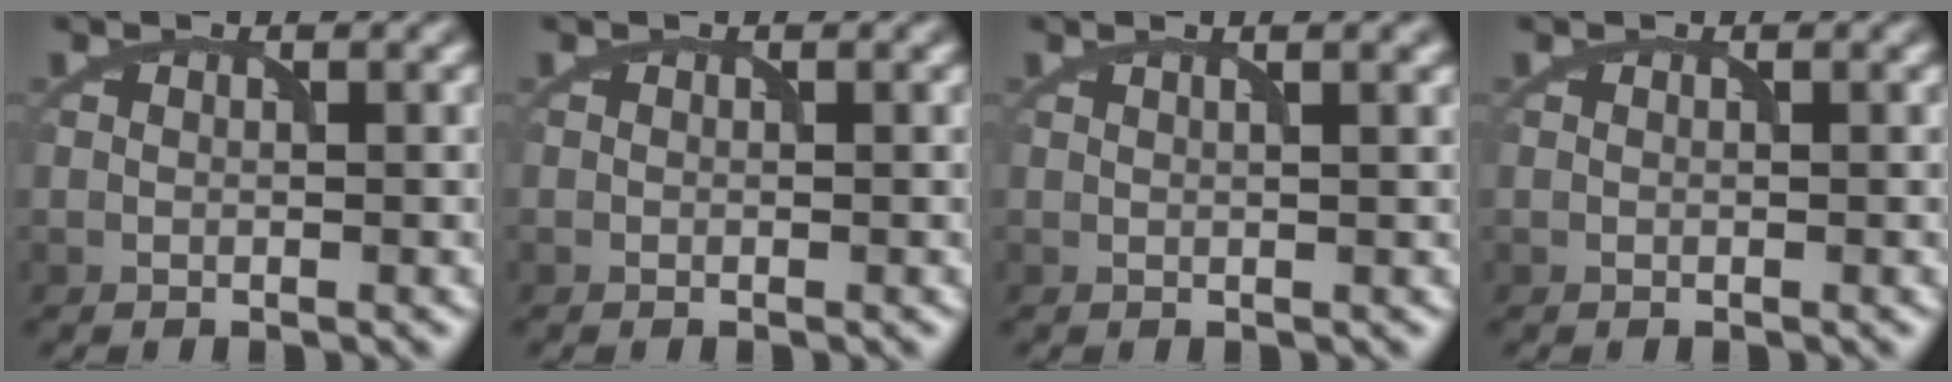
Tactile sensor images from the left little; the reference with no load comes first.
{"total": 0.0}
{"total": 3.7, "force": [1.9, 1.5, 2.7], "torque": [-0.015, 0.015, -0.005]}
{"total": 0.0}